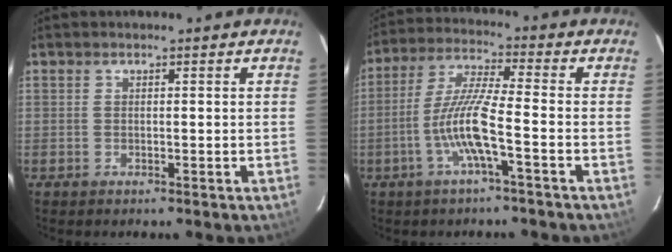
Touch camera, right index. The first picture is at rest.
{"total": 8.9, "force": [-3.3, 0.0, 8.3], "torque": [-0.176, 0.005, -0.065]}